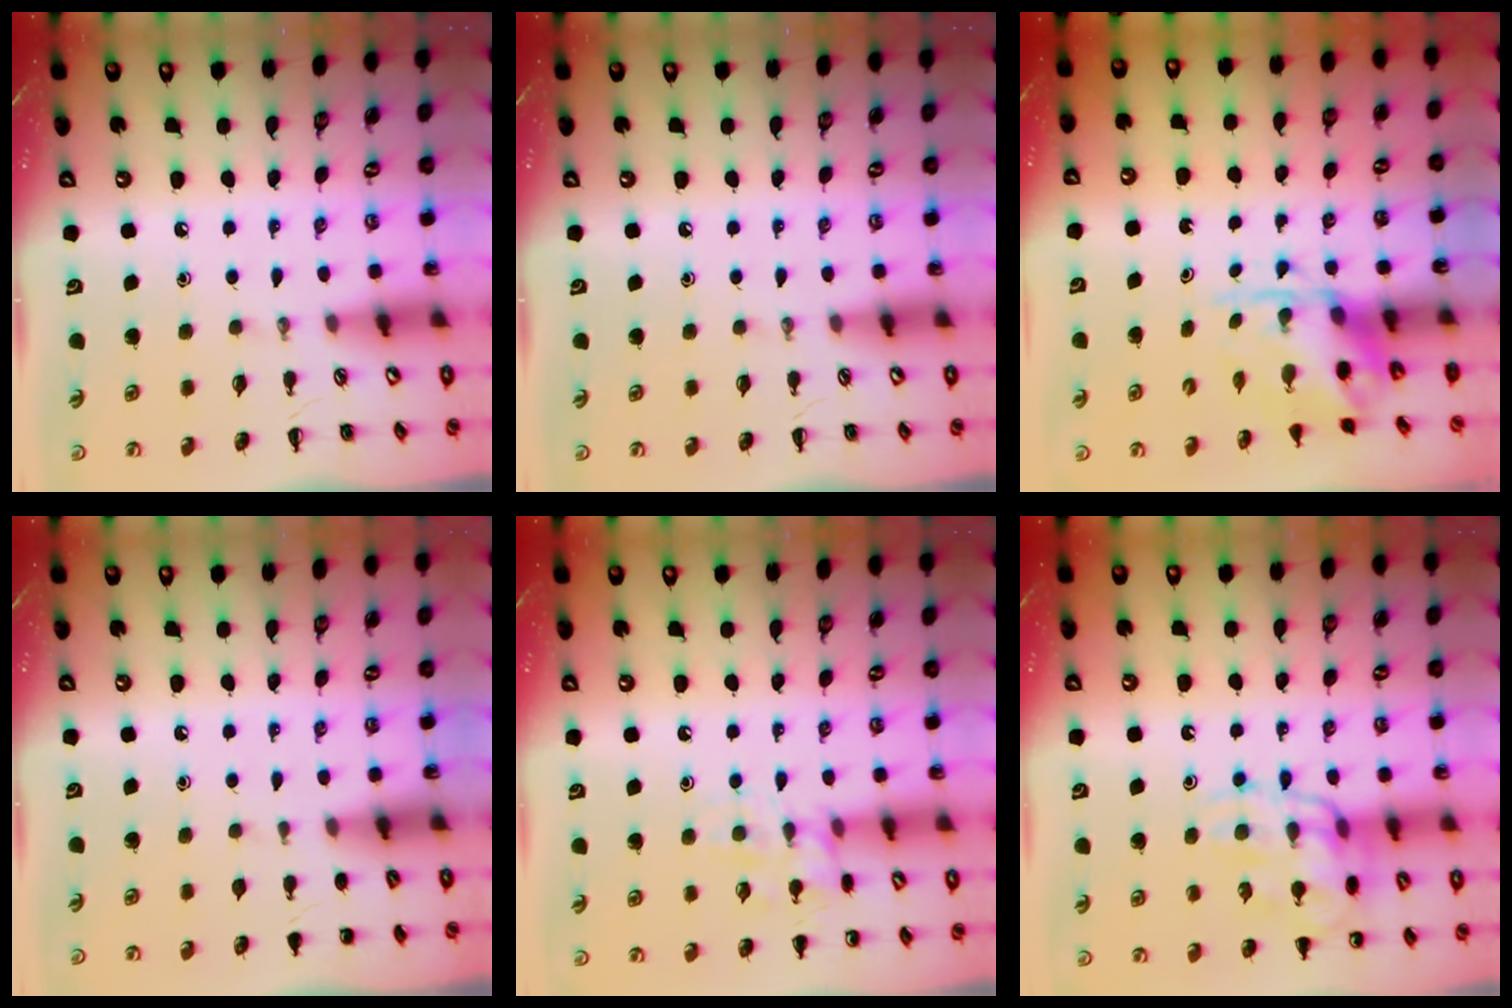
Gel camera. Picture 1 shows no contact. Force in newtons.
{"total": 0.0}
{"total": 3.9, "press": 3.8, "slide": 0.9}
{"total": 1.1, "press": 1.0, "slide": 0.2}
{"total": 10.8, "press": 10.8, "slide": 0.6}
{"total": 15.5, "press": 15.4, "slide": 1.7}